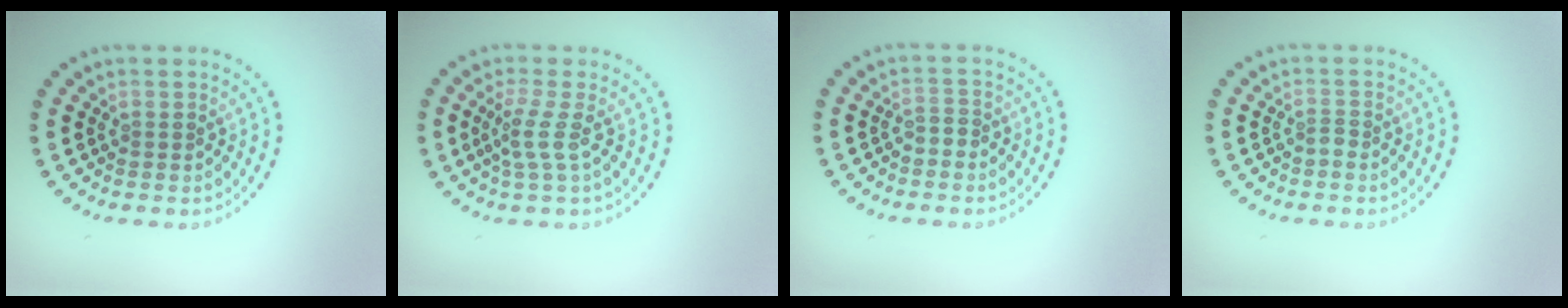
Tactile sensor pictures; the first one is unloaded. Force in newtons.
{"total": 2.0, "press": 1.3, "slide": 1.5}
{"total": 1.0, "press": 0.8, "slide": 0.6}
{"total": 0.9, "press": 0.6, "slide": 0.7}